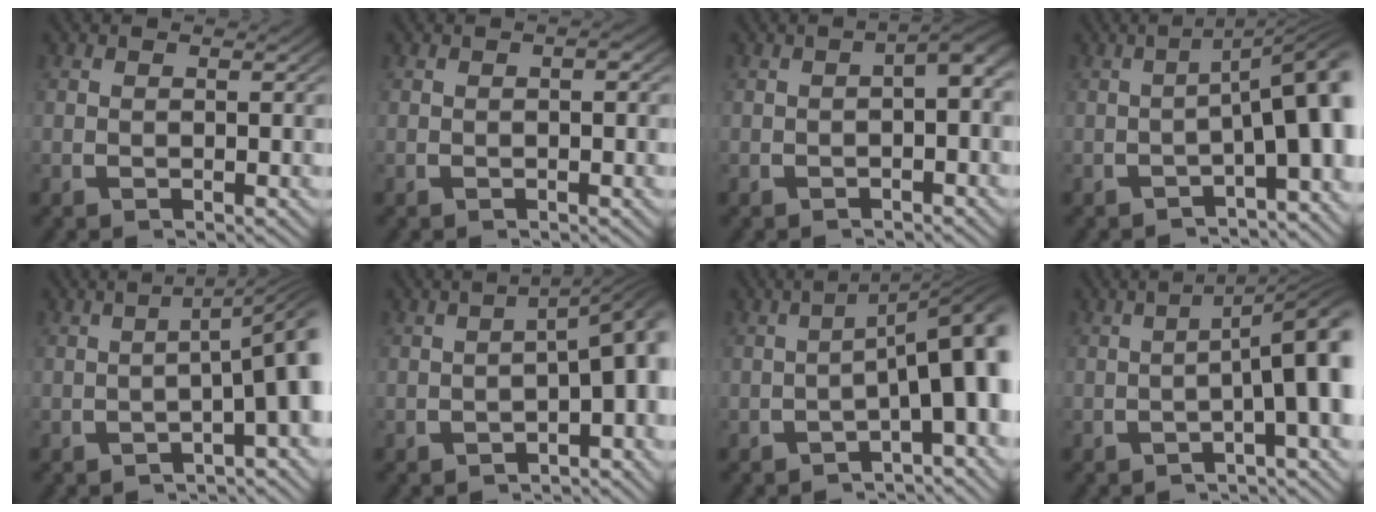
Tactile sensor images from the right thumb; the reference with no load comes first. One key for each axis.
{"total": 0.6, "fx": 0.0, "fy": 0.2, "fz": 0.5, "tx": -0.007, "ty": 0.003, "tz": -0.003}
{"total": 2.8, "fx": -0.2, "fy": 1.3, "fz": 2.5, "tx": -0.030, "ty": 0.010, "tz": -0.007}
{"total": 8.5, "fx": -1.4, "fy": 3.4, "fz": 7.7, "tx": -0.103, "ty": -0.004, "tz": -0.015}
{"total": 6.8, "fx": -1.7, "fy": 2.4, "fz": 6.2, "tx": -0.086, "ty": 0.000, "tz": -0.018}
{"total": 6.3, "fx": -1.7, "fy": 2.8, "fz": 5.4, "tx": -0.070, "ty": -0.011, "tz": -0.017}
{"total": 10.0, "fx": -1.8, "fy": 4.5, "fz": 8.8, "tx": -0.113, "ty": -0.013, "tz": -0.019}
{"total": 6.9, "fx": -0.8, "fy": 2.4, "fz": 6.5, "tx": -0.091, "ty": -0.001, "tz": -0.010}